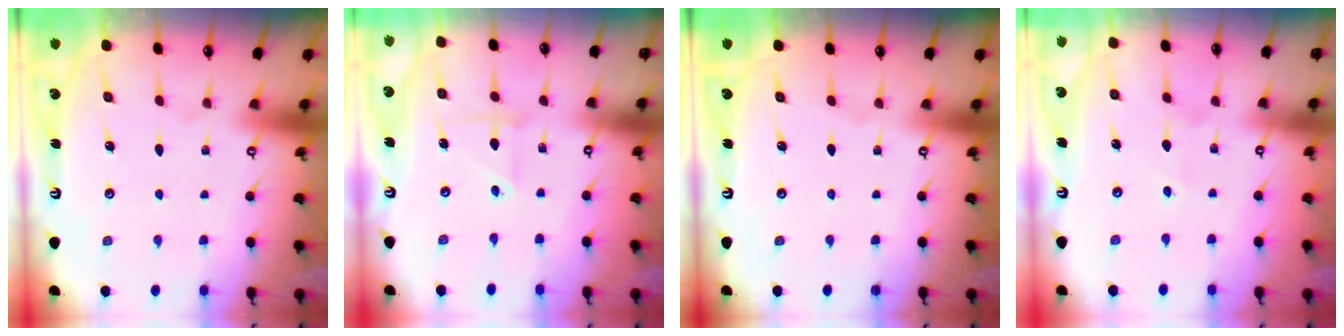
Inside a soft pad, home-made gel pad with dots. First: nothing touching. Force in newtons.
{"total": 2.3, "press": 2.3, "slide": 0.4}
{"total": 0.0}
{"total": 2.7, "press": 2.6, "slide": 0.9}